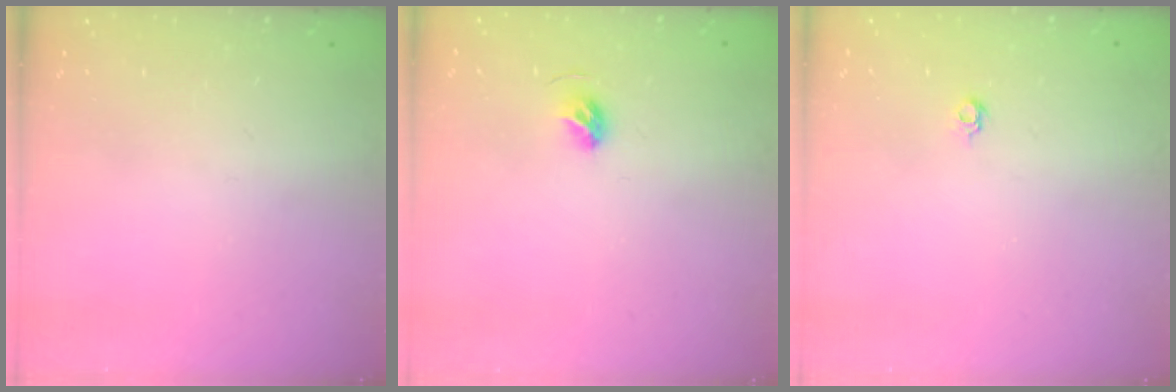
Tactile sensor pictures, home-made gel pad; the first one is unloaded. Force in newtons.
{"total": 5.4, "press": 5.2, "slide": 1.2}
{"total": 3.7, "press": 3.6, "slide": 0.7}